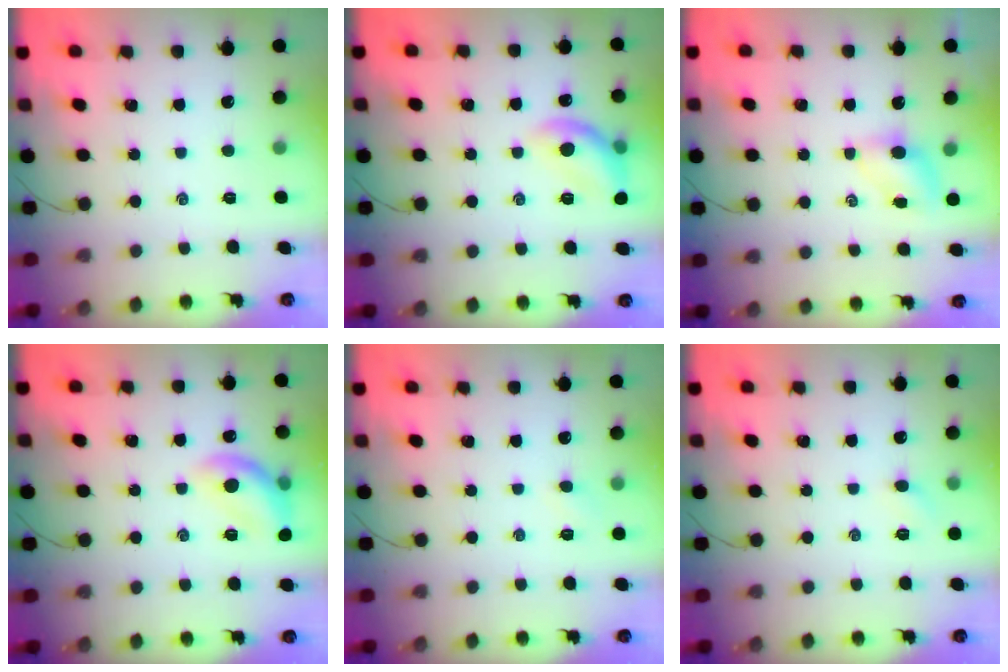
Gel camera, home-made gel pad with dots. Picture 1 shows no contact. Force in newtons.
{"total": 12.1, "press": 12.0, "slide": 0.9}
{"total": 4.7, "press": 4.7, "slide": 0.5}
{"total": 12.5, "press": 12.4, "slide": 1.7}
{"total": 3.0, "press": 2.9, "slide": 0.8}
{"total": 2.4, "press": 2.3, "slide": 0.7}